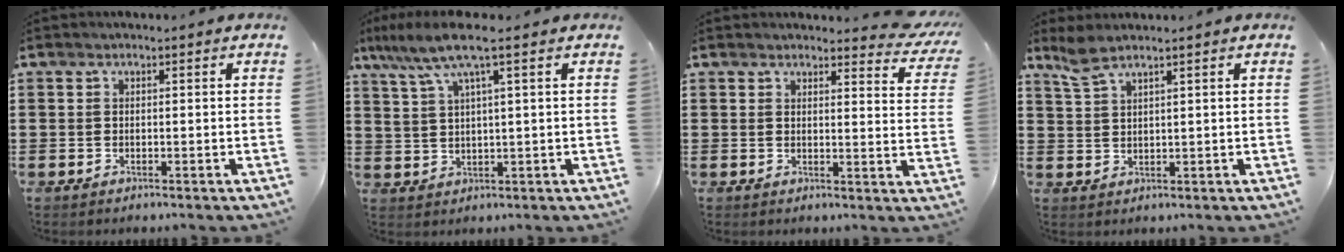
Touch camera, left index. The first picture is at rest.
{"total": 7.0, "force": [3.6, 0.7, 5.9], "torque": [-0.131, -0.005, 0.059]}
{"total": 3.5, "force": [3.3, 0.5, 1.1], "torque": [-0.018, -0.015, 0.059]}
{"total": 2.9, "force": [2.2, 0.3, 1.8], "torque": [-0.040, 0.002, 0.042]}